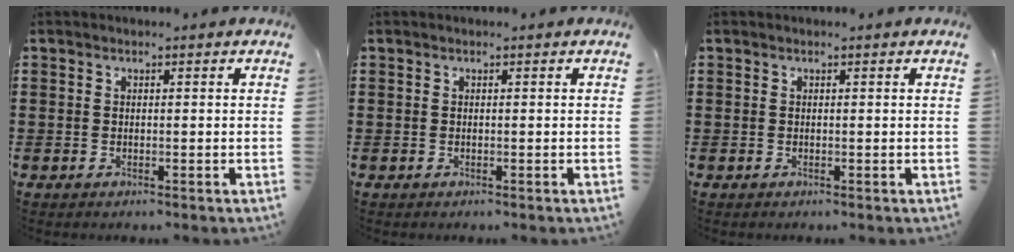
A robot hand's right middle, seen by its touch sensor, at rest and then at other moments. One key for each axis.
{"total": 0.0}
{"total": 0.0}